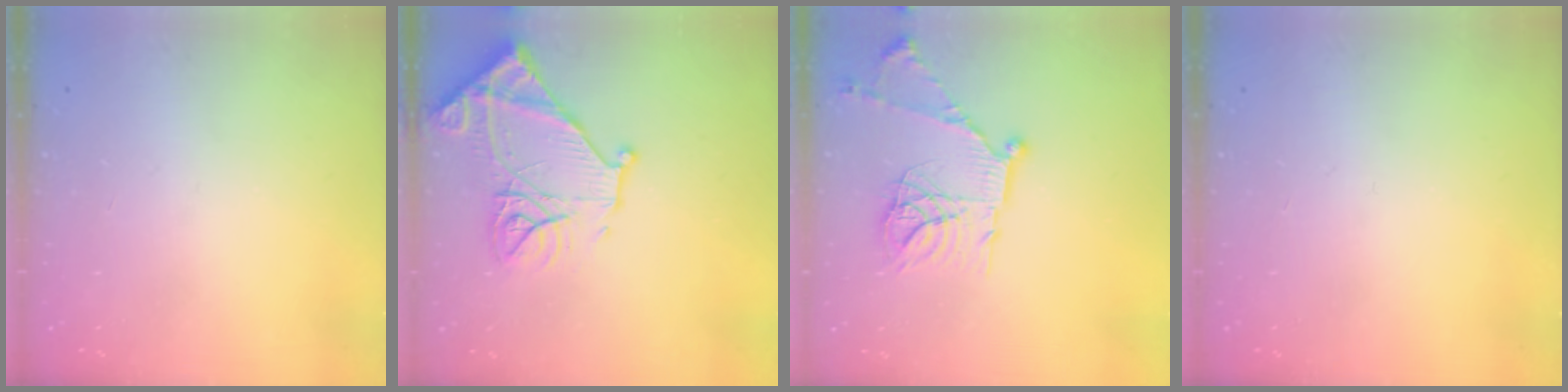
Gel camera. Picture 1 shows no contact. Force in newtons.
{"total": 17.7, "press": 17.7, "slide": 1.5}
{"total": 18.9, "press": 18.8, "slide": 1.9}
{"total": 0.0}